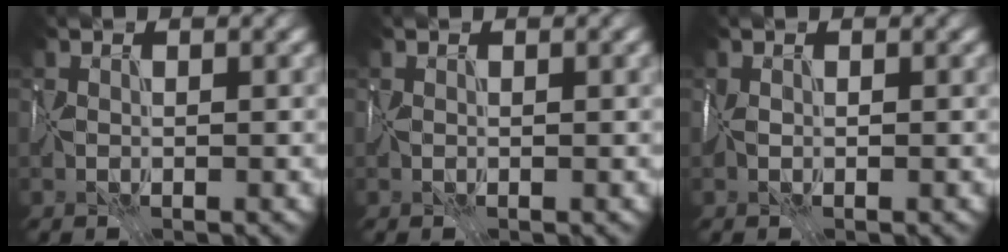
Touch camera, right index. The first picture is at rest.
{"total": 1.0, "force": [0.3, 0.3, 0.9], "torque": [-0.020, -0.001, 0.005]}
{"total": 0.0}